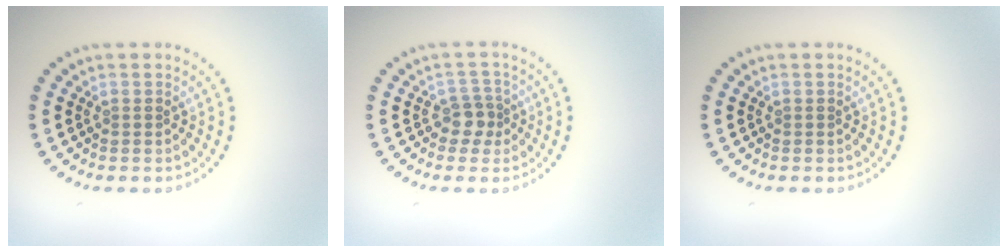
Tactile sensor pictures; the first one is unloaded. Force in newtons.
{"total": 2.1, "press": 1.7, "slide": 1.1}
{"total": 0.0}